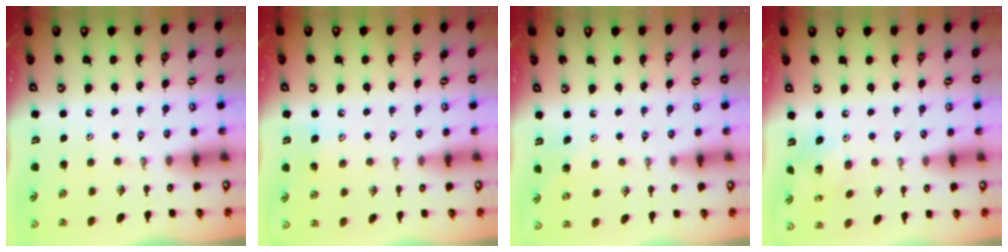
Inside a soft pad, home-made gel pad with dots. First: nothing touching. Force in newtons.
{"total": 6.8, "press": 6.6, "slide": 1.5}
{"total": 4.9, "press": 4.7, "slide": 1.3}
{"total": 7.8, "press": 7.8, "slide": 0.2}